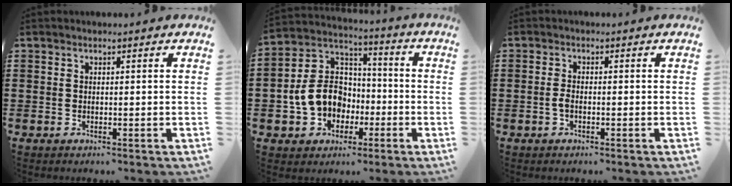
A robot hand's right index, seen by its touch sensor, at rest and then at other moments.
{"total": 10.5, "force": [-2.4, 8.8, 5.2], "torque": [-0.151, 0.021, -0.048]}
{"total": 1.5, "force": [-0.5, 0.5, 1.3], "torque": [-0.033, -0.002, -0.012]}